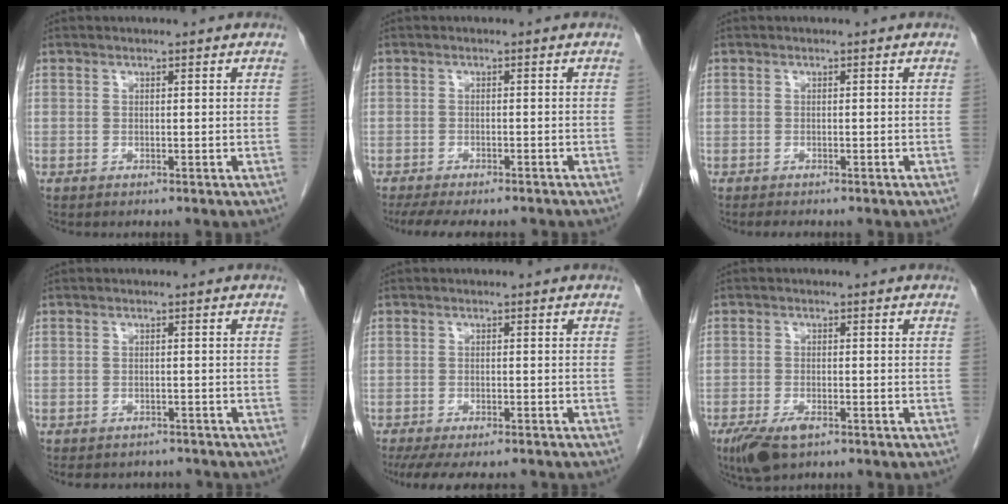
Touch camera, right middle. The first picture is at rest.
{"total": 10.8, "force": [-9.2, 2.7, 4.9], "torque": [-0.082, -0.011, -0.123]}
{"total": 1.4, "force": [-1.2, 0.4, 0.5], "torque": [-0.016, -0.006, -0.016]}
{"total": 7.0, "force": [-6.3, 2.7, 1.4], "torque": [-0.022, 0.002, -0.072]}
{"total": 12.1, "force": [-10.4, 2.9, 5.6], "torque": [-0.102, -0.015, -0.136]}
{"total": 5.4, "force": [-3.5, 2.1, 3.6], "torque": [-0.072, -0.009, -0.058]}